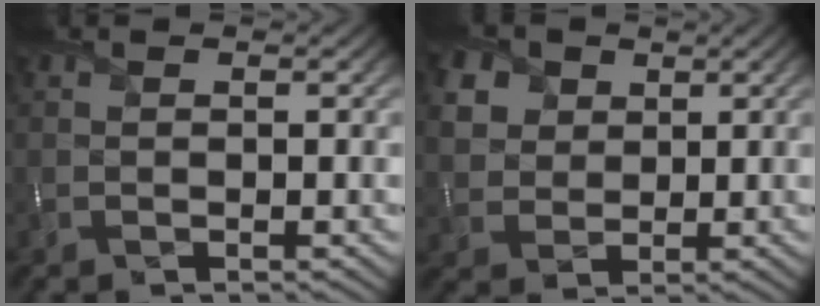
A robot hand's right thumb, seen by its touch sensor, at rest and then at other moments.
{"total": 6.5, "force": [3.0, 5.0, 2.7], "torque": [-0.110, 0.010, 0.058]}